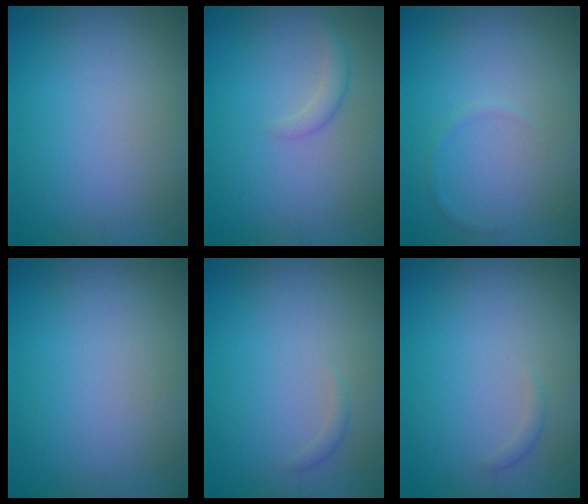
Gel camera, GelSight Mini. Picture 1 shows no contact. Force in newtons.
{"total": 1.4, "press": 1.3, "slide": 0.1}
{"total": 0.5, "press": 0.5, "slide": 0.0}
{"total": 0.0}
{"total": 0.7, "press": 0.7, "slide": 0.0}
{"total": 0.7, "press": 0.7, "slide": 0.0}